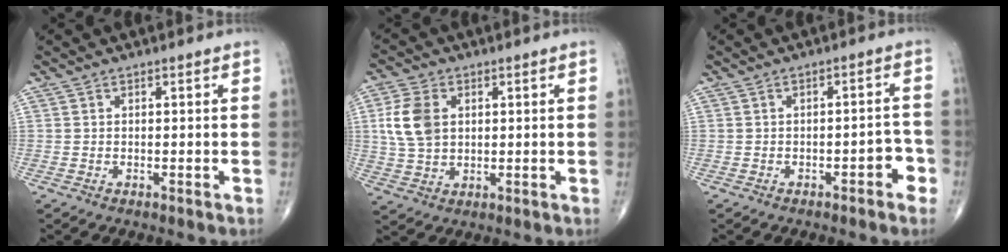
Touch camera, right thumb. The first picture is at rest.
{"total": 8.7, "force": [1.8, 6.0, 6.1], "torque": [-0.121, -0.001, 0.038]}
{"total": 4.0, "force": [-2.0, 1.7, 3.0], "torque": [-0.021, 0.023, -0.025]}